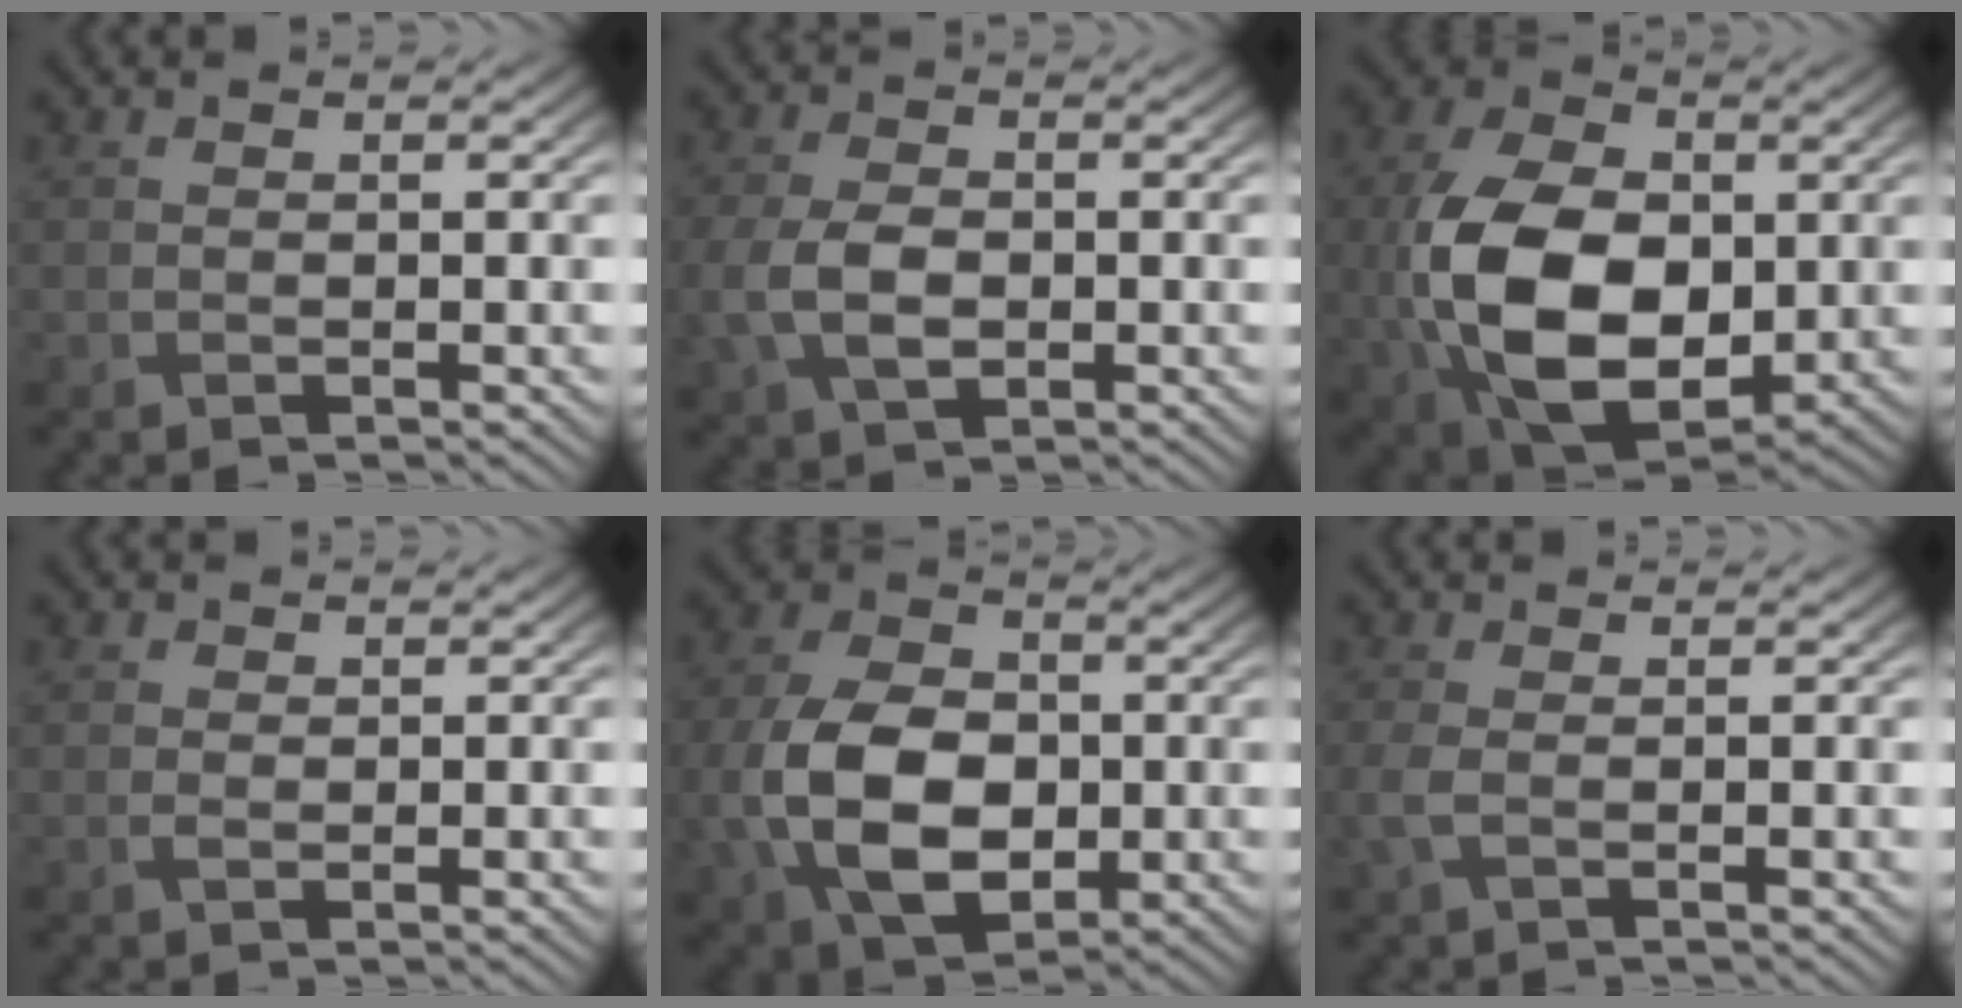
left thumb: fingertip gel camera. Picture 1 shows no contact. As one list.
[{"total": 6.0, "force": [-1.0, 4.0, 4.4], "torque": [-0.118, -0.014, -0.017]}, {"total": 15.4, "force": [-1.6, 10.2, 11.5], "torque": [-0.269, -0.026, -0.023]}, {"total": 0.8, "force": [-0.1, 0.7, 0.4], "torque": [-0.011, -0.002, -0.002]}, {"total": 11.8, "force": [-2.0, 8.2, 8.3], "torque": [-0.213, -0.020, -0.033]}, {"total": 2.0, "force": [-0.1, 0.8, 1.8], "torque": [-0.051, 0.001, -0.005]}]